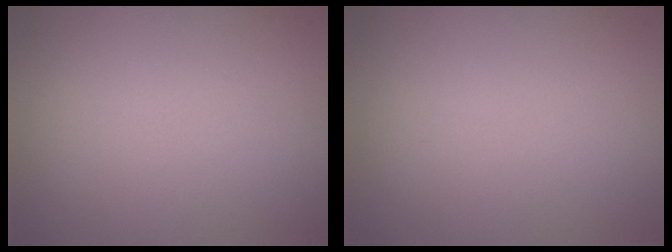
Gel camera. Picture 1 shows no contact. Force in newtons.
{"total": 0.0}